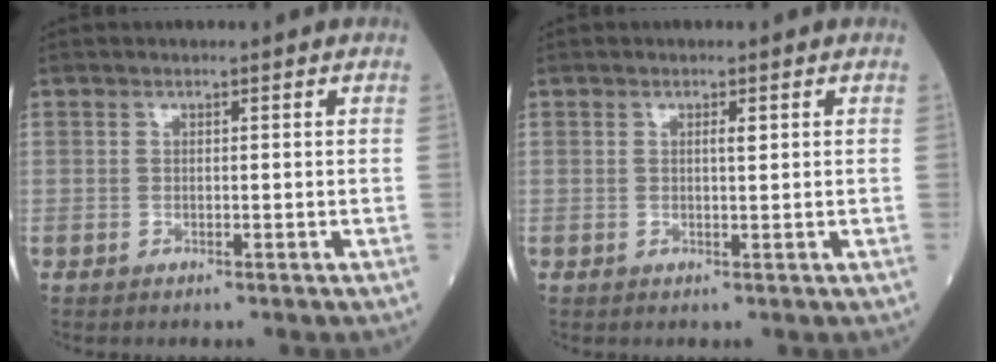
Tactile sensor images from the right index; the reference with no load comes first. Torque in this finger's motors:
{"motor_torque": [0.36, 0.24, 0.11, 0.05]}